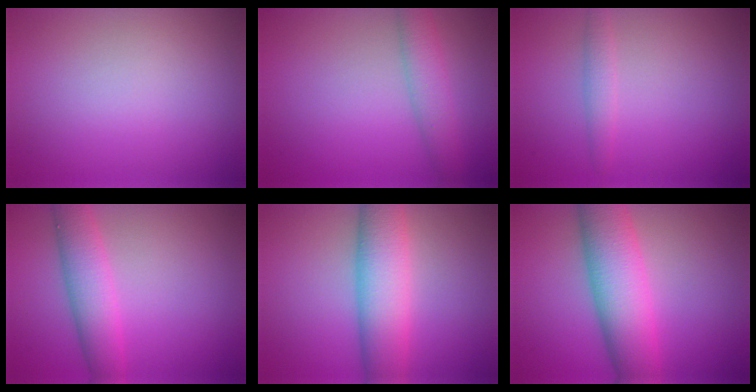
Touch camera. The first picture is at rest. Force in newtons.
{"total": 3.2, "press": 3.1, "slide": 0.2}
{"total": 1.4, "press": 1.4, "slide": 0.1}
{"total": 4.5, "press": 4.5, "slide": 0.0}
{"total": 6.9, "press": 6.9, "slide": 0.0}
{"total": 8.3, "press": 8.3, "slide": 0.2}